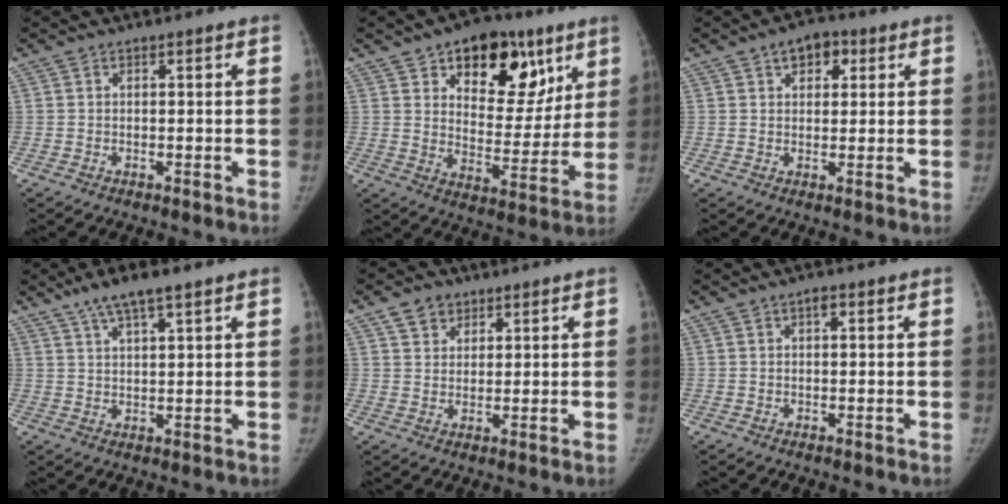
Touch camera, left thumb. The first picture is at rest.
{"total": 18.7, "force": [9.8, 11.1, 11.5], "torque": [-0.096, -0.039, 0.144]}
{"total": 5.5, "force": [2.6, 3.6, 3.4], "torque": [-0.019, -0.004, 0.031]}
{"total": 6.9, "force": [4.7, 1.4, 4.9], "torque": [-0.092, -0.008, 0.087]}
{"total": 4.6, "force": [2.8, 3.4, 1.5], "torque": [-0.006, -0.015, 0.049]}
{"total": 1.2, "force": [0.5, 0.7, 0.9], "torque": [-0.012, 0.003, 0.004]}